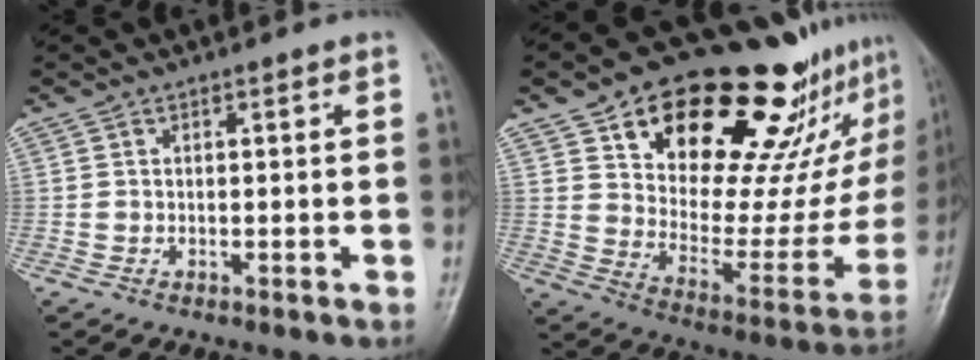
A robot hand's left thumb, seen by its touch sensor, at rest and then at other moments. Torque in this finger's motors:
{"motor_torque": [0.38, 0.52, 1.59, -1.18, 0.08]}